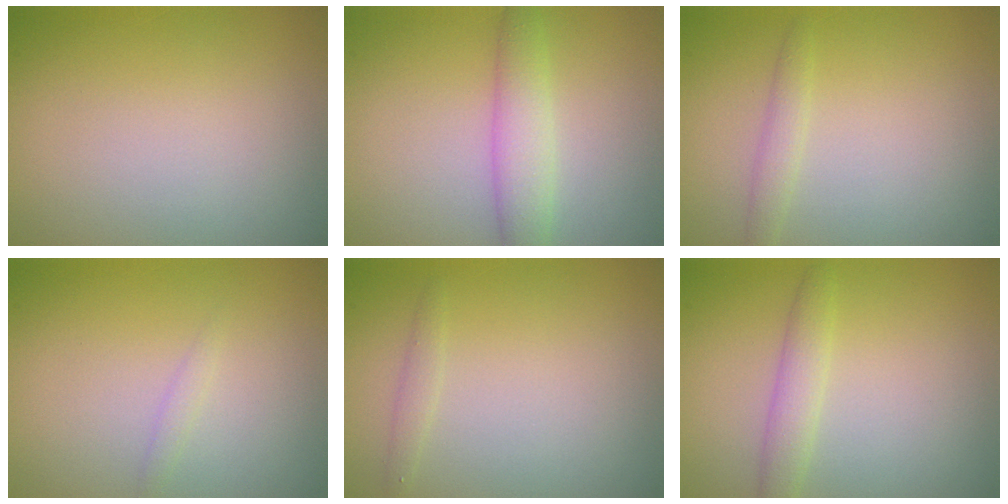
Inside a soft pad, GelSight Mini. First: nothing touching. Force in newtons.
{"total": 3.0, "press": 3.0, "slide": 0.1}
{"total": 1.2, "press": 1.2, "slide": 0.1}
{"total": 0.6, "press": 0.6, "slide": 0.1}
{"total": 0.8, "press": 0.8, "slide": 0.1}
{"total": 2.1, "press": 2.1, "slide": 0.1}